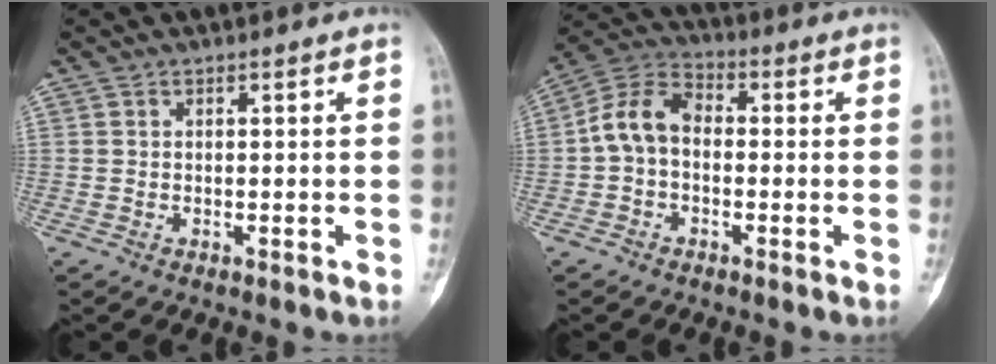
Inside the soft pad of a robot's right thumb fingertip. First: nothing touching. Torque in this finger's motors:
{"motor_torque": [0.06, 0.06, 0.30, -0.28, 0.22]}